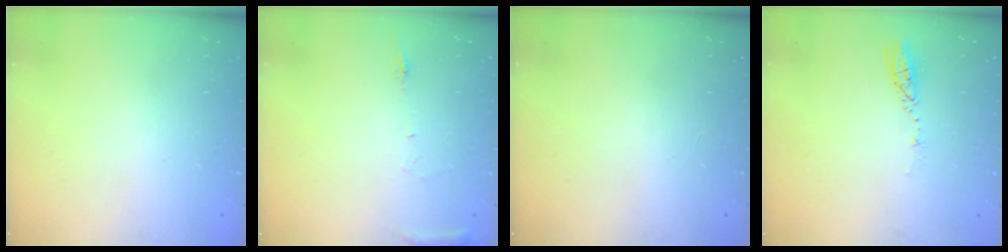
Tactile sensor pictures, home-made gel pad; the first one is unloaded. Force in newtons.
{"total": 6.9, "press": 6.9, "slide": 0.7}
{"total": 0.0}
{"total": 3.3, "press": 3.3, "slide": 0.2}